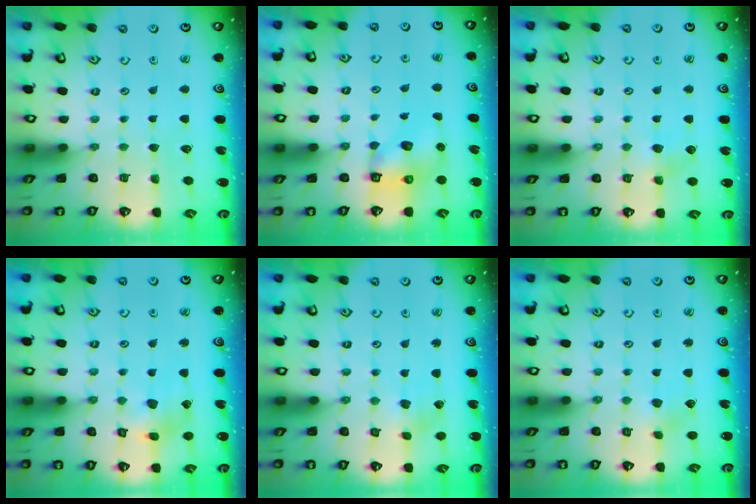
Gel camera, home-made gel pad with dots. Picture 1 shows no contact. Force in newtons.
{"total": 6.4, "press": 6.4, "slide": 0.9}
{"total": 3.4, "press": 3.4, "slide": 0.4}
{"total": 6.3, "press": 6.3, "slide": 0.7}
{"total": 2.1, "press": 2.0, "slide": 0.3}
{"total": 2.4, "press": 2.4, "slide": 0.3}